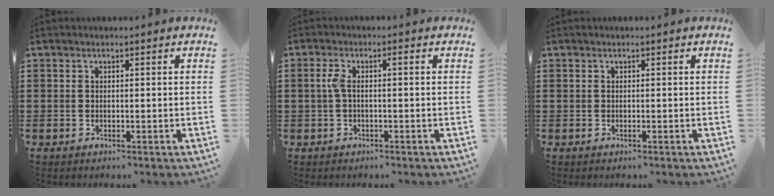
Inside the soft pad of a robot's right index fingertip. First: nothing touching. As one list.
[{"total": 2.8, "force": [-0.3, 0.5, 2.7], "torque": [-0.065, -0.003, -0.012]}, {"total": 0.0}]